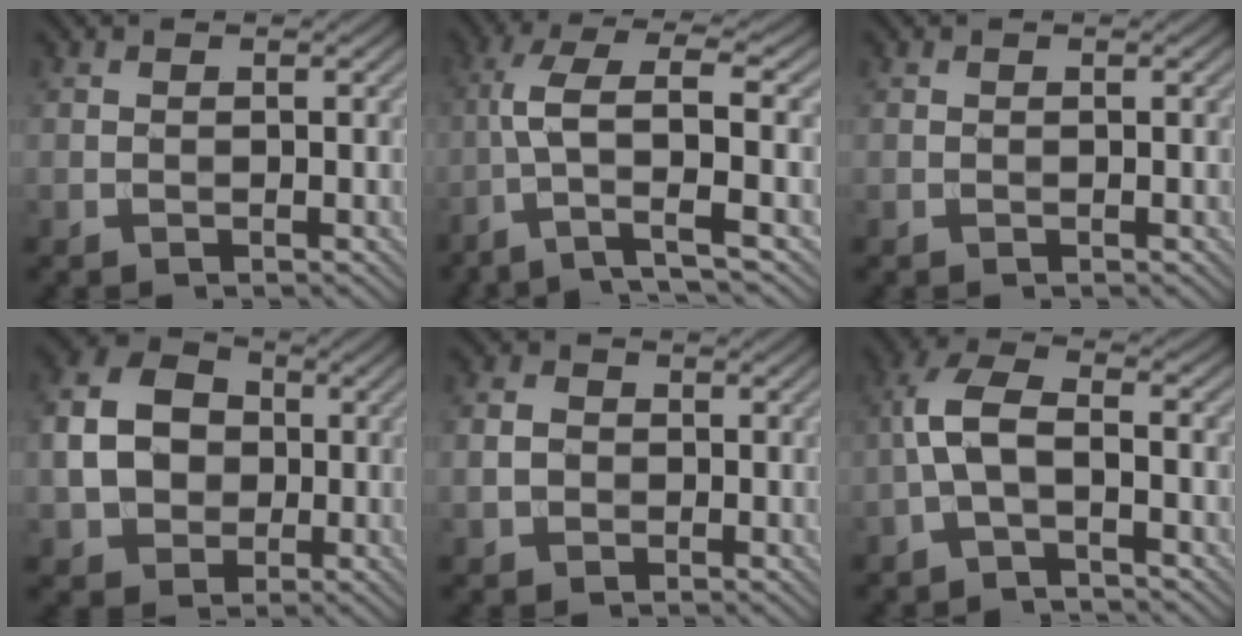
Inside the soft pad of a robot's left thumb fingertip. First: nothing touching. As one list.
[{"total": 7.9, "force": [-1.9, 1.8, 7.4], "torque": [-0.143, 0.019, -0.049]}, {"total": 0.0}, {"total": 8.3, "force": [-0.4, 6.9, 4.7], "torque": [-0.109, 0.004, -0.018]}, {"total": 2.5, "force": [-0.5, 2.1, 1.2], "torque": [-0.029, -0.001, -0.014]}, {"total": 5.5, "force": [-1.7, 1.9, 4.8], "torque": [-0.110, 0.013, -0.046]}]